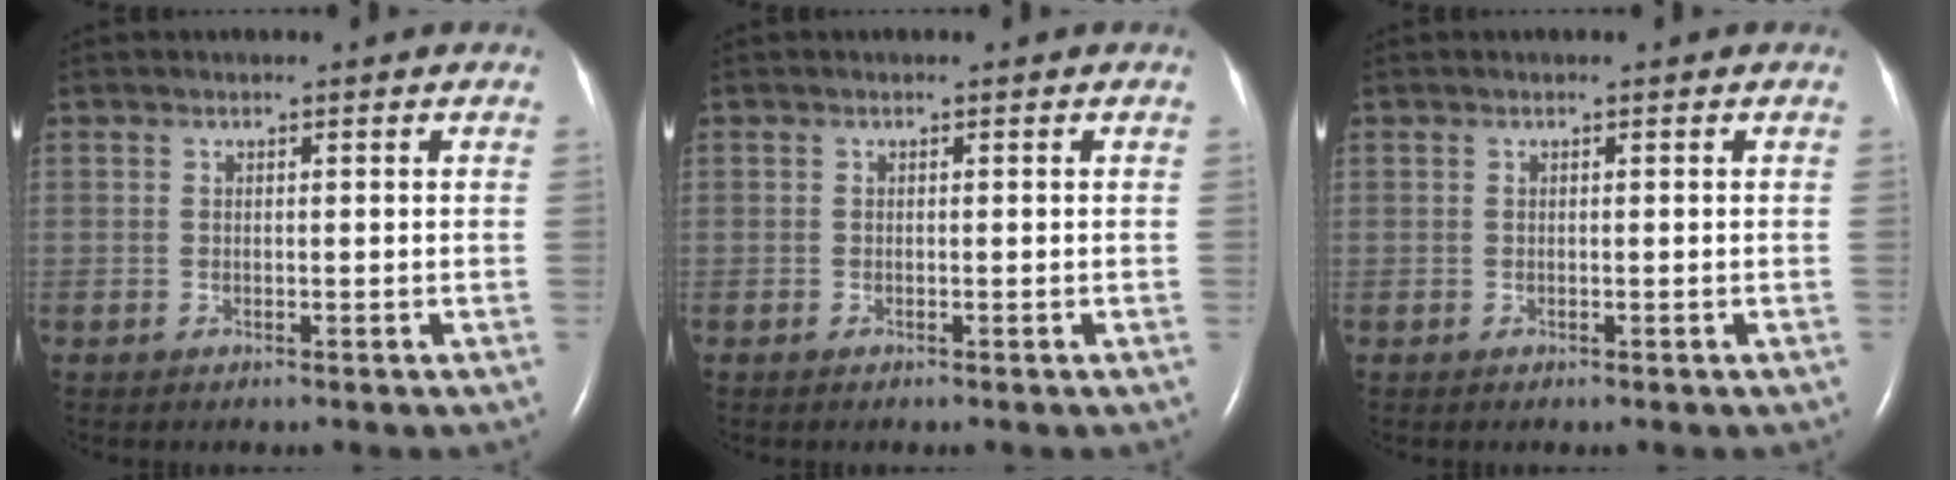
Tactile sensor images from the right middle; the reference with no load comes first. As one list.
[{"total": 0.0}, {"total": 0.0}]